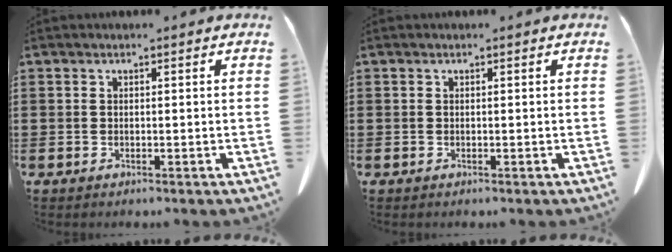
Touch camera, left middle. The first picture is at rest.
{"total": 0.0}